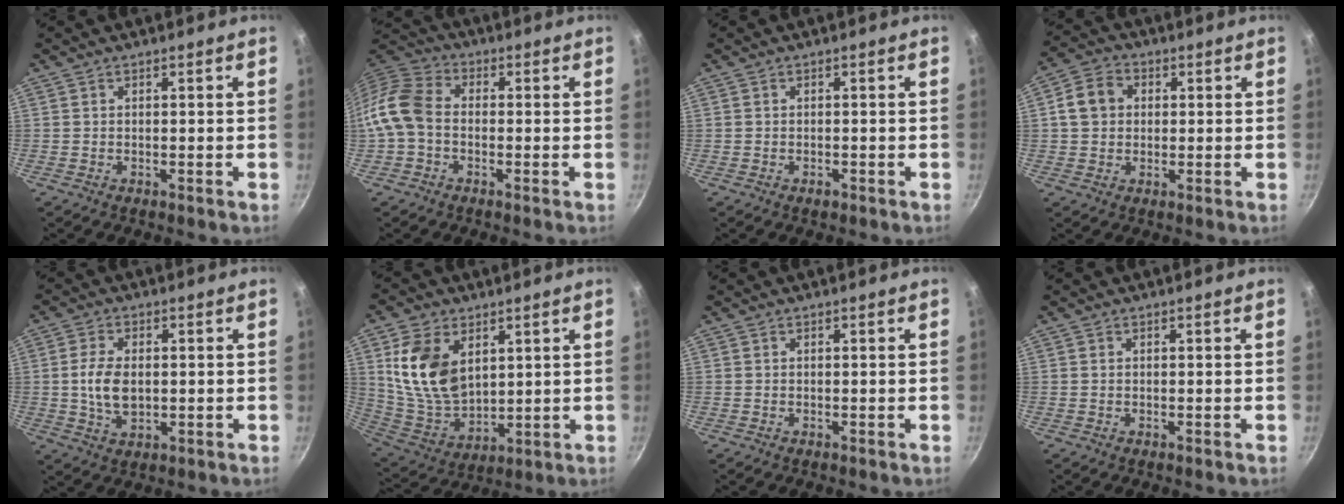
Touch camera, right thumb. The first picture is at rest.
{"total": 9.3, "force": [-1.7, 6.7, 6.2], "torque": [-0.110, 0.030, -0.055]}
{"total": 1.1, "force": [-0.6, 0.7, 0.6], "torque": [-0.008, 0.005, -0.008]}
{"total": 7.3, "force": [1.1, 6.1, 3.8], "torque": [-0.048, 0.013, 0.008]}
{"total": 7.3, "force": [0.2, 4.5, 5.8], "torque": [-0.108, -0.003, 0.004]}
{"total": 15.3, "force": [4.8, 10.0, 10.6], "torque": [-0.181, -0.033, 0.106]}
{"total": 0.0}
{"total": 0.0}